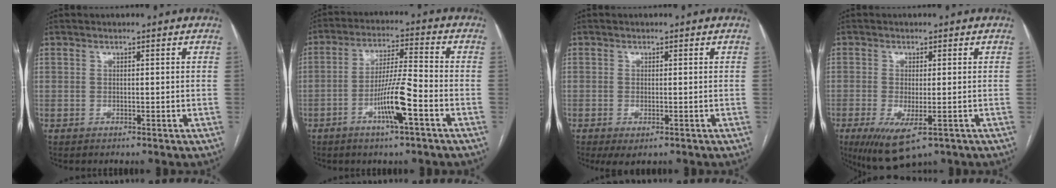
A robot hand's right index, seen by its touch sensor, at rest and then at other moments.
{"total": 9.0, "force": [-3.8, 0.3, 8.2], "torque": [-0.156, -0.001, -0.069]}
{"total": 2.7, "force": [-1.2, 1.0, 2.2], "torque": [-0.037, -0.004, -0.013]}
{"total": 8.3, "force": [-4.2, 2.6, 6.7], "torque": [-0.115, -0.023, -0.062]}